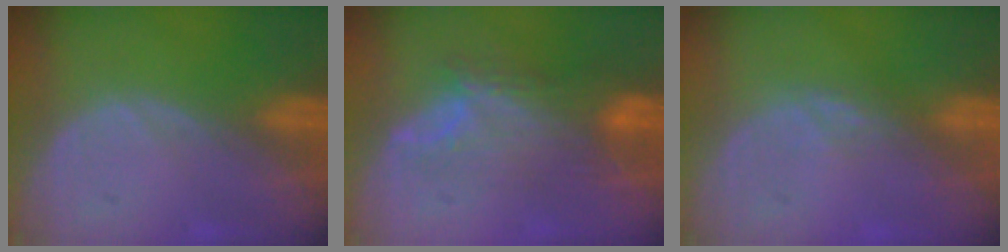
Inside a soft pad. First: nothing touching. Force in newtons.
{"total": 7.8, "press": 7.4, "slide": 2.7}
{"total": 1.4, "press": 1.4, "slide": 0.3}